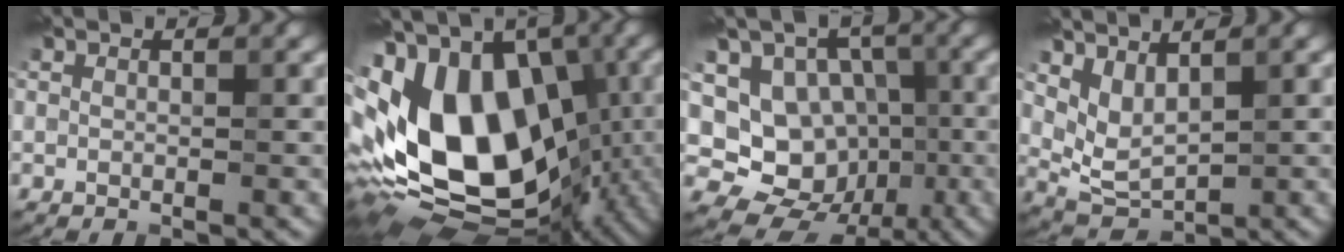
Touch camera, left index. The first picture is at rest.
{"total": 18.2, "force": [-1.3, 12.0, 13.6], "torque": [-0.271, 0.002, -0.020]}
{"total": 9.4, "force": [-1.6, 8.1, 4.6], "torque": [-0.063, -0.005, -0.043]}
{"total": 3.1, "force": [1.7, 1.5, 2.1], "torque": [-0.056, -0.014, 0.042]}